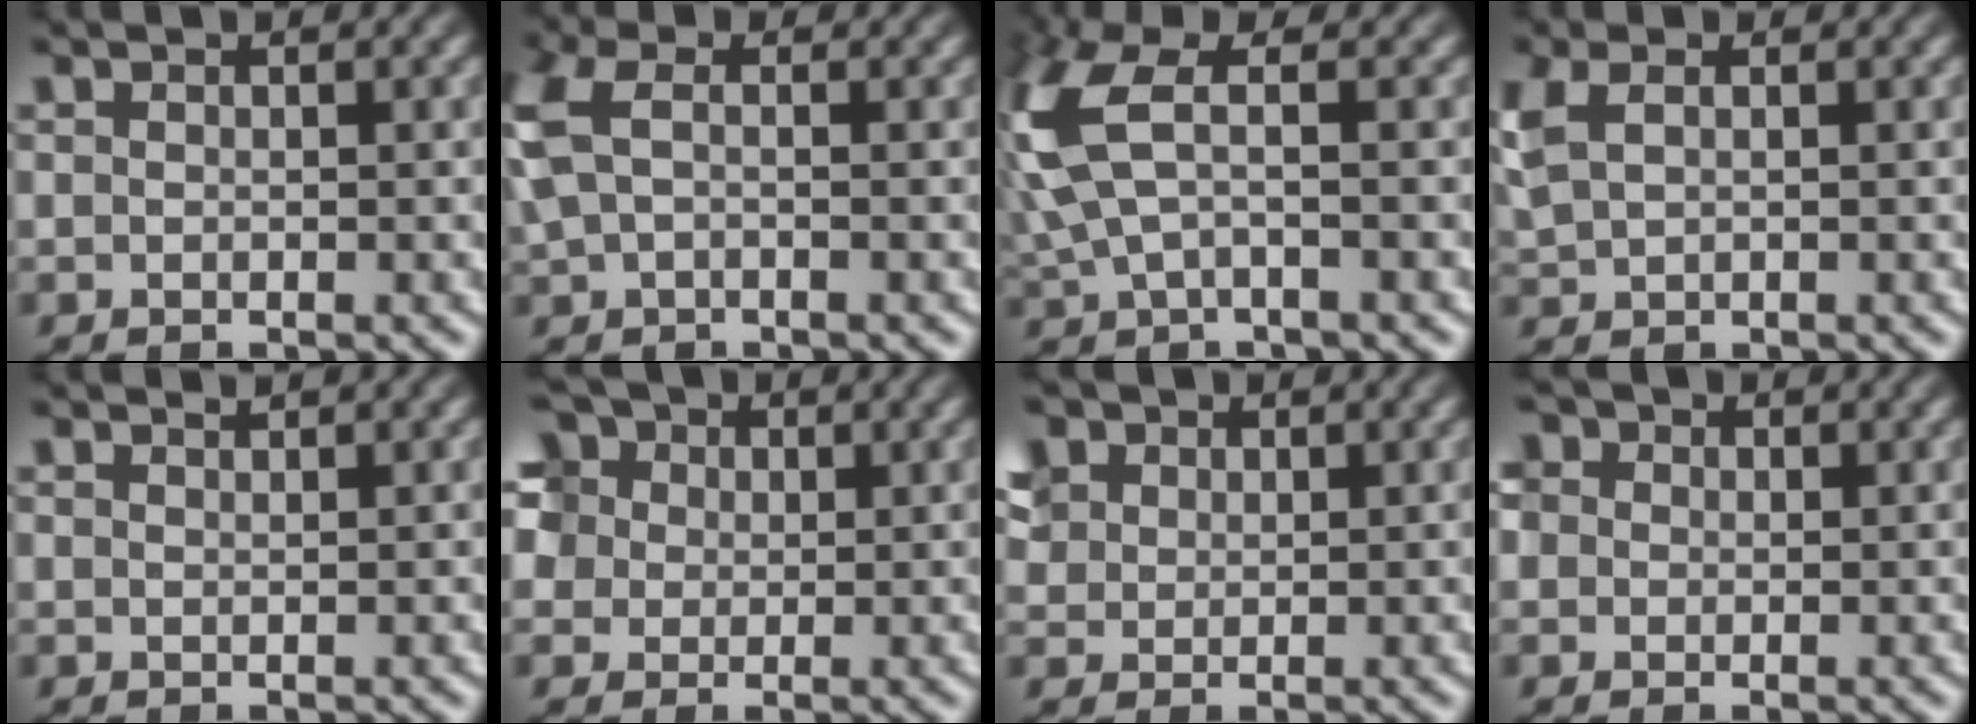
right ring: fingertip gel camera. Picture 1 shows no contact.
{"total": 3.6, "force": [0.2, 2.5, 2.5], "torque": [-0.079, 0.000, 0.008]}
{"total": 8.8, "force": [2.0, 5.7, 6.4], "torque": [-0.155, 0.021, 0.024]}
{"total": 2.7, "force": [0.8, 1.9, 1.7], "torque": [-0.052, 0.001, 0.022]}
{"total": 0.8, "force": [0.8, -0.1, 0.2], "torque": [0.007, 0.004, 0.016]}
{"total": 10.2, "force": [2.9, 8.3, 5.1], "torque": [-0.111, -0.001, 0.042]}
{"total": 5.0, "force": [2.4, 3.9, 2.1], "torque": [-0.047, 0.006, 0.041]}
{"total": 6.5, "force": [0.7, 5.9, 2.7], "torque": [-0.061, 0.005, -0.002]}